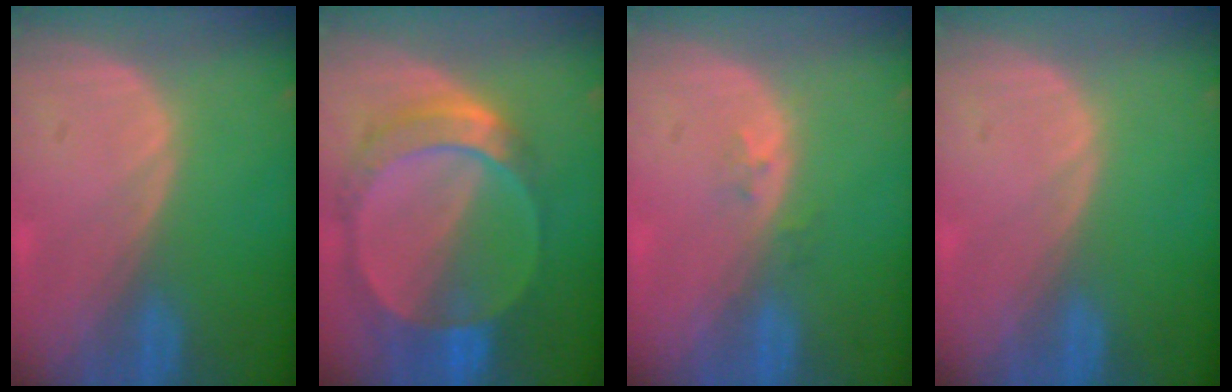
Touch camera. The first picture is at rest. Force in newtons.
{"total": 9.2, "press": 8.1, "slide": 4.5}
{"total": 1.6, "press": 1.2, "slide": 1.0}
{"total": 0.0}